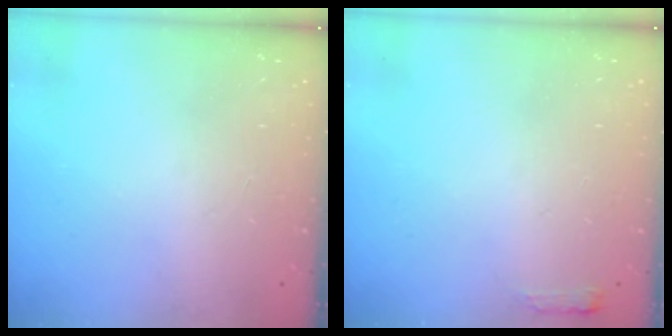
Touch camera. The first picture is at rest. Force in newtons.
{"total": 2.7, "press": 2.6, "slide": 0.5}